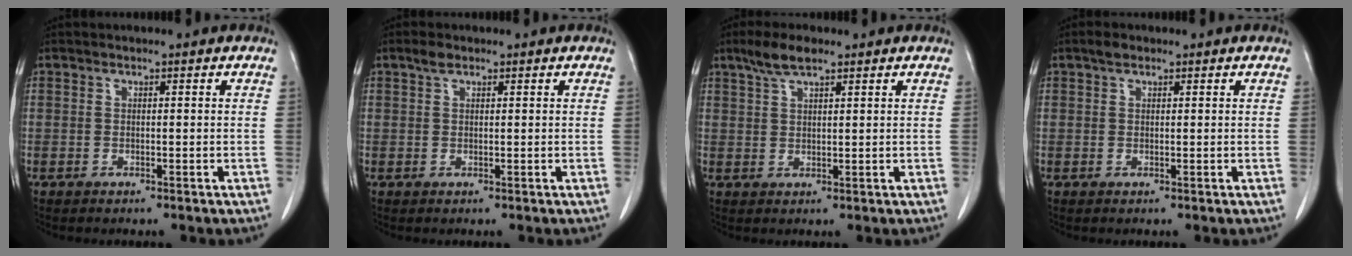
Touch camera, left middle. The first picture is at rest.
{"total": 1.4, "force": [1.0, 0.6, 0.8], "torque": [-0.019, 0.005, 0.018]}
{"total": 4.4, "force": [3.2, 1.0, 2.9], "torque": [-0.066, 0.009, 0.064]}
{"total": 1.3, "force": [1.0, 0.6, 0.7], "torque": [-0.017, 0.007, 0.016]}